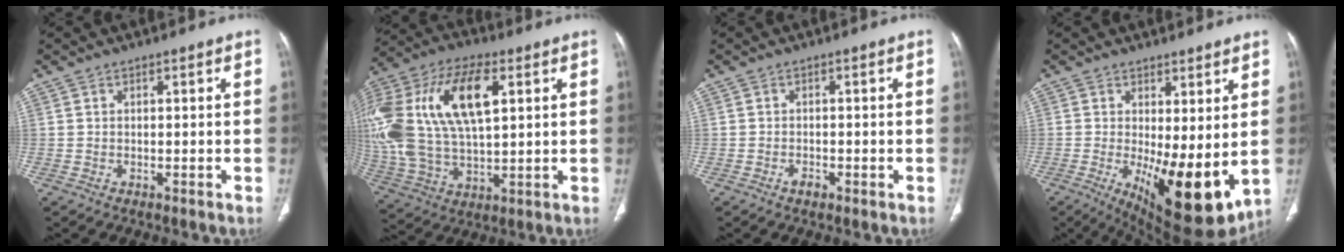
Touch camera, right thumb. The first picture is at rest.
{"total": 28.7, "force": [7.2, 14.9, 23.5], "torque": [-0.537, 0.028, 0.135]}
{"total": 1.5, "force": [-0.8, 0.9, 1.0], "torque": [-0.018, 0.004, -0.015]}
{"total": 14.4, "force": [-1.3, 5.3, 13.3], "torque": [-0.198, -0.036, 0.000]}